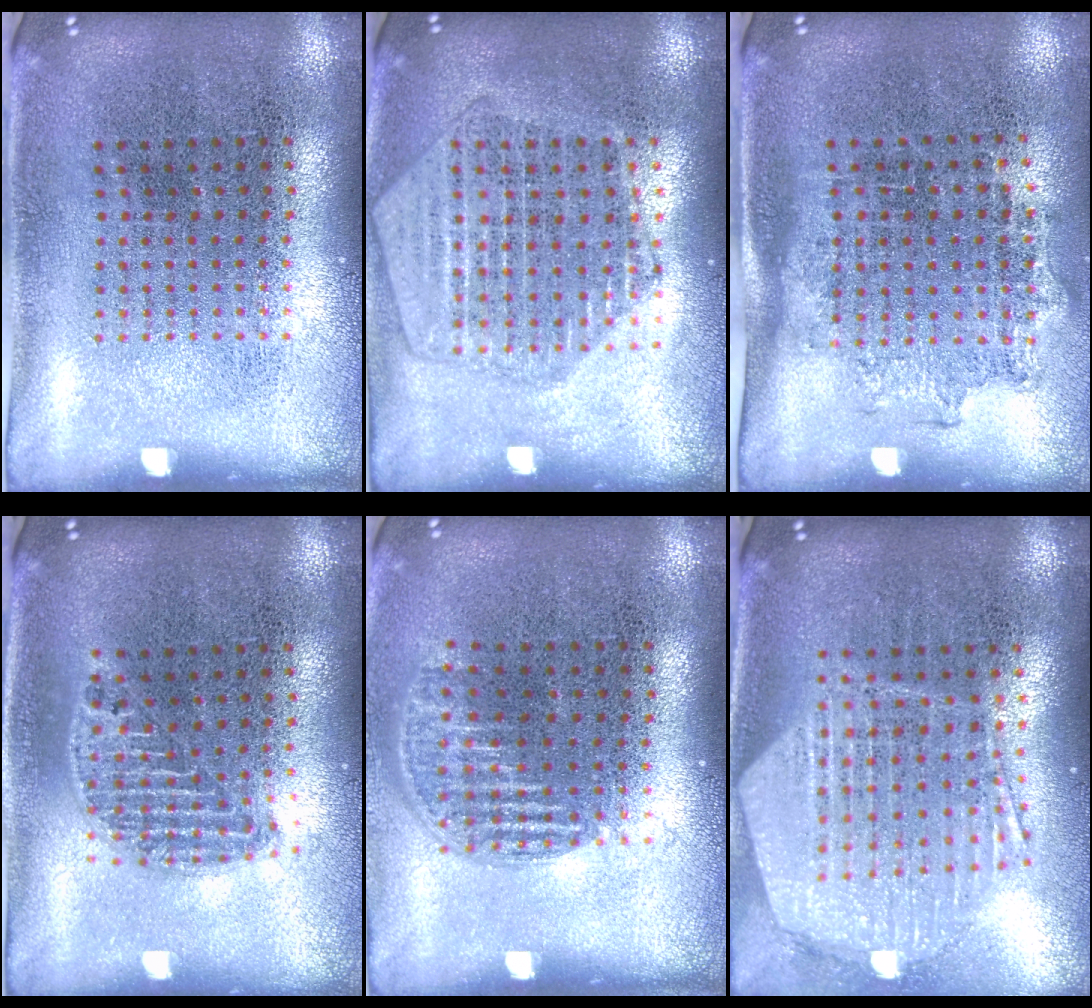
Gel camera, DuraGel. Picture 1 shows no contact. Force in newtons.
{"total": 1.9, "press": 1.8, "slide": 0.6}
{"total": 1.3, "press": 1.0, "slide": 0.8}
{"total": 1.2, "press": 1.0, "slide": 0.6}
{"total": 1.1, "press": 1.0, "slide": 0.5}
{"total": 1.8, "press": 1.7, "slide": 0.7}